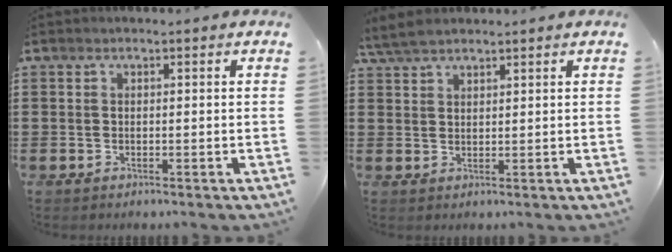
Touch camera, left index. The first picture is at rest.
{"total": 3.4, "force": [2.9, 1.1, 1.6], "torque": [-0.038, 0.002, 0.054]}